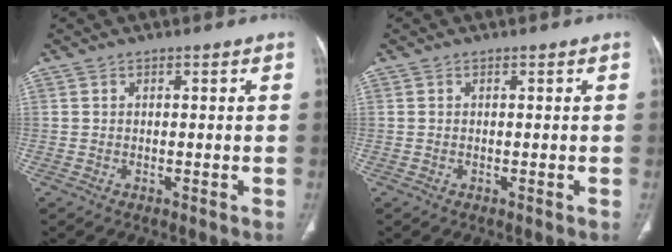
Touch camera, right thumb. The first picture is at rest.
{"total": 0.0}